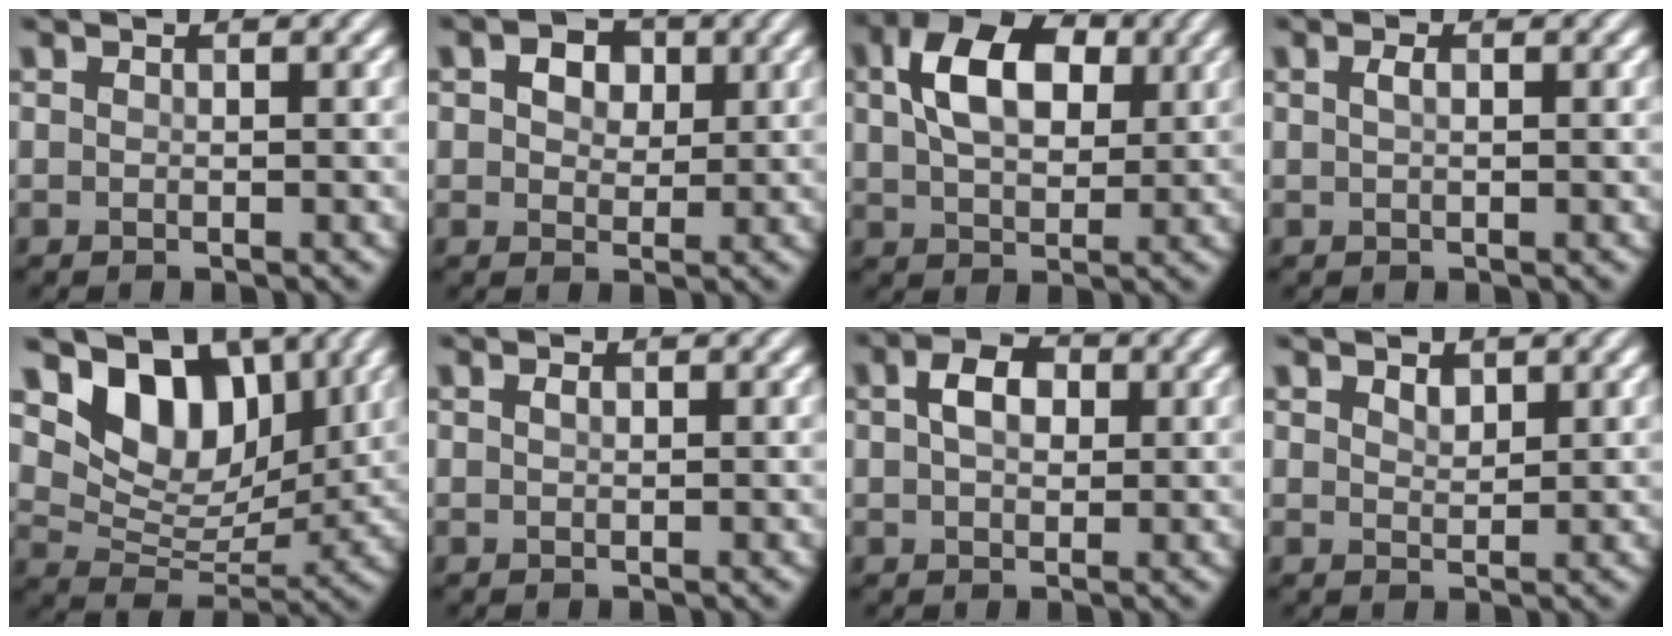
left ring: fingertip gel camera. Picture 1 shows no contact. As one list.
[{"total": 3.3, "force": [1.2, 2.3, 2.0], "torque": [-0.033, 0.003, 0.012]}, {"total": 7.6, "force": [2.1, 4.7, 5.5], "torque": [-0.106, 0.012, 0.033]}, {"total": 0.8, "force": [0.2, 0.3, 0.7], "torque": [-0.016, 0.003, 0.004]}, {"total": 8.2, "force": [4.3, 5.2, 4.7], "torque": [-0.075, -0.015, 0.071]}, {"total": 0.5, "force": [0.2, 0.3, 0.4], "torque": [-0.009, 0.003, 0.004]}, {"total": 3.6, "force": [0.9, 2.4, 2.6], "torque": [-0.049, 0.008, 0.011]}, {"total": 1.2, "force": [0.9, 0.7, 0.6], "torque": [-0.011, -0.001, 0.019]}]